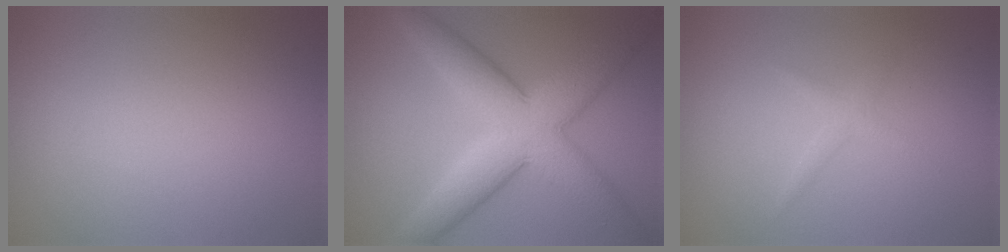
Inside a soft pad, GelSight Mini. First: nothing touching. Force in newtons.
{"total": 8.7, "press": 8.7, "slide": 0.4}
{"total": 1.1, "press": 1.1, "slide": 0.0}